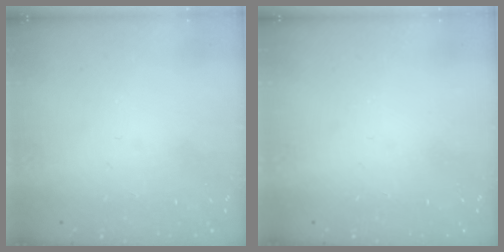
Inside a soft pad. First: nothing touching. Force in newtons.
{"total": 0.0}